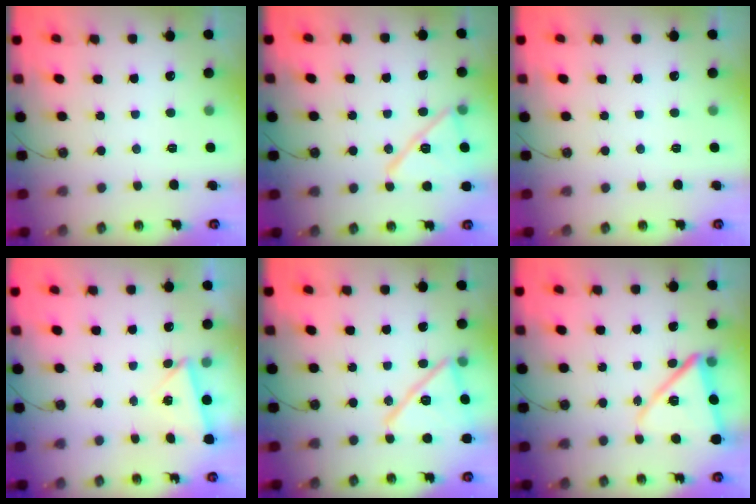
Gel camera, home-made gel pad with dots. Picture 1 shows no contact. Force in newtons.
{"total": 14.0, "press": 14.0, "slide": 1.1}
{"total": 0.0}
{"total": 2.9, "press": 2.8, "slide": 0.6}
{"total": 16.3, "press": 16.3, "slide": 0.3}
{"total": 13.4, "press": 13.3, "slide": 1.7}